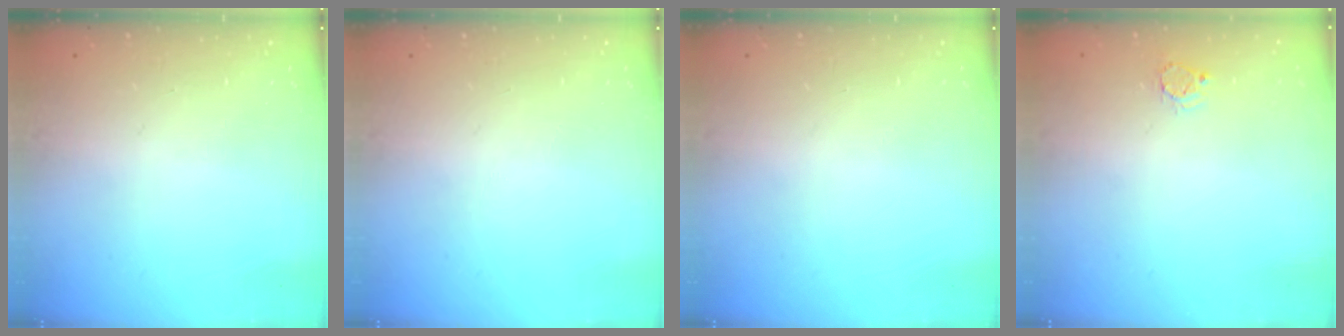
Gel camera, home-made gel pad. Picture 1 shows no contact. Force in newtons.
{"total": 0.0}
{"total": 0.0}
{"total": 3.2, "press": 3.2, "slide": 0.4}